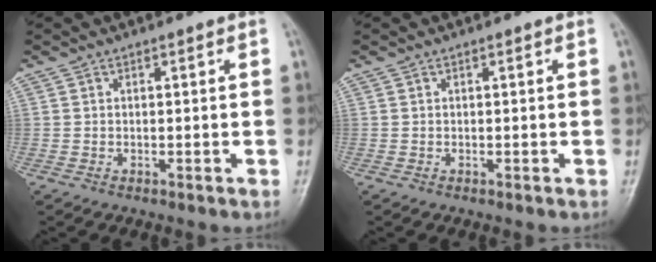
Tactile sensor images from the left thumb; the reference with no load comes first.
{"total": 0.0}